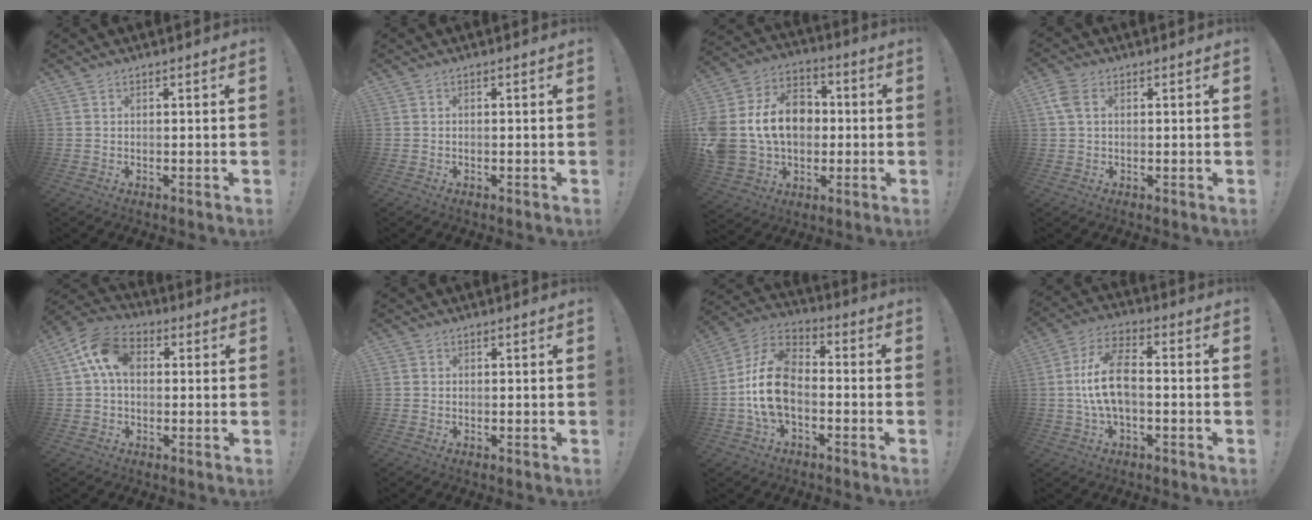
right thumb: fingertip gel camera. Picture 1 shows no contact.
{"total": 0.0}
{"total": 20.2, "force": [1.7, 15.6, 12.7], "torque": [-0.230, 0.014, 0.048]}
{"total": 4.0, "force": [1.2, 2.2, 3.1], "torque": [-0.066, 0.003, 0.020]}
{"total": 11.9, "force": [2.8, 8.0, 8.4], "torque": [-0.150, 0.007, 0.053]}
{"total": 0.7, "force": [0.3, 0.7, -0.1], "torque": [0.004, 0.001, 0.006]}
{"total": 15.6, "force": [-3.4, 10.1, 11.4], "torque": [-0.216, 0.033, -0.054]}
{"total": 12.6, "force": [-0.9, 6.1, 10.9], "torque": [-0.213, 0.015, -0.013]}